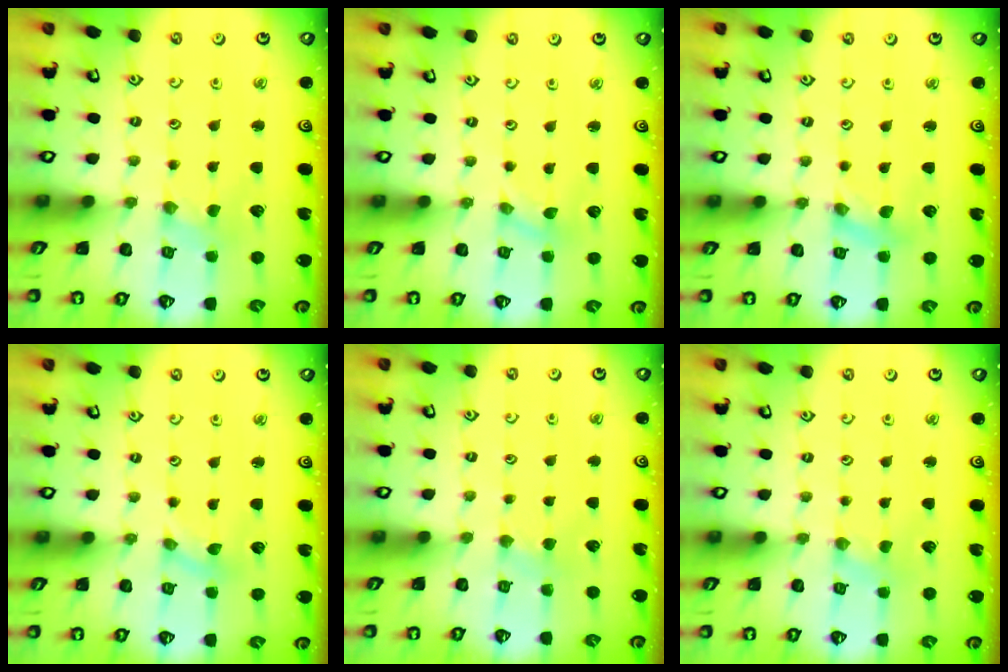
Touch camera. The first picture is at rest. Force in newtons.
{"total": 0.0}
{"total": 2.5, "press": 2.4, "slide": 0.3}
{"total": 0.8, "press": 0.8, "slide": 0.0}
{"total": 1.9, "press": 1.9, "slide": 0.4}
{"total": 0.6, "press": 0.6, "slide": 0.1}